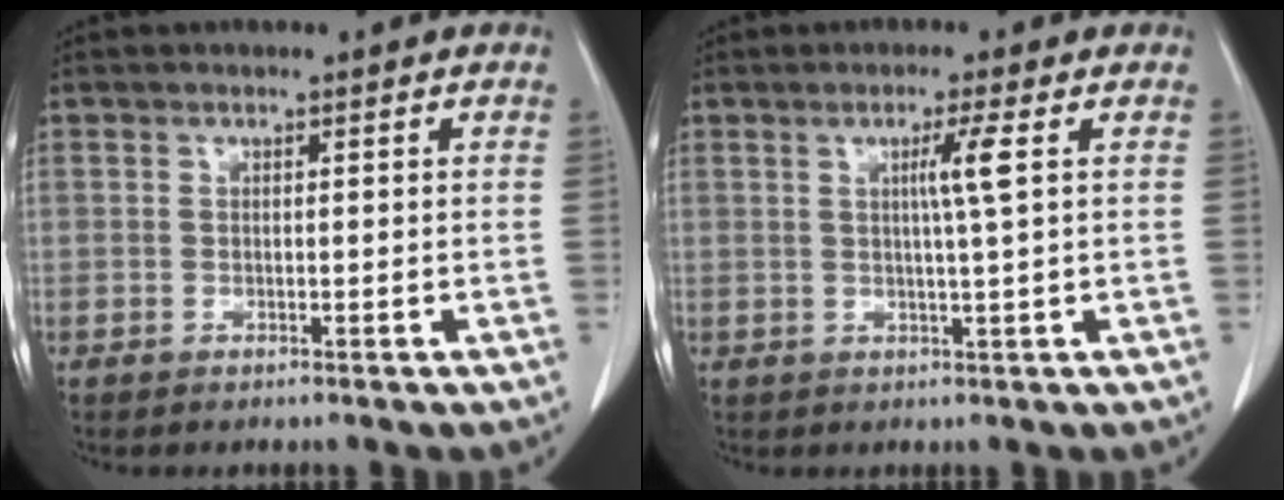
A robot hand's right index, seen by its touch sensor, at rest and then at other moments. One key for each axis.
{"total": 3.6, "fx": 1.0, "fy": -0.9, "fz": 3.4, "tx": -0.059, "ty": -0.004, "tz": 0.016}